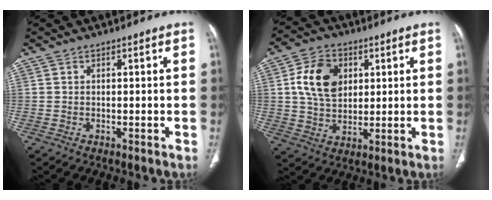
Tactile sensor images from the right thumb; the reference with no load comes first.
{"total": 11.1, "force": [2.8, 7.9, 7.2], "torque": [-0.109, -0.004, 0.052]}